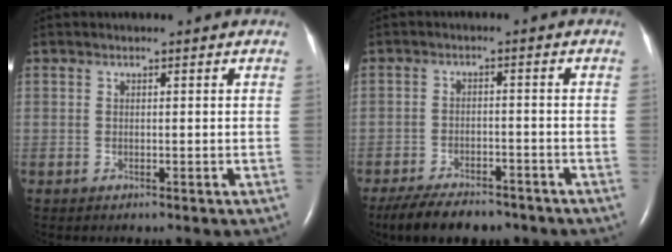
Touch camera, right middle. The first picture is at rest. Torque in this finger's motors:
{"motor_torque": [0.29, -0.26, 0.07, 0.03]}